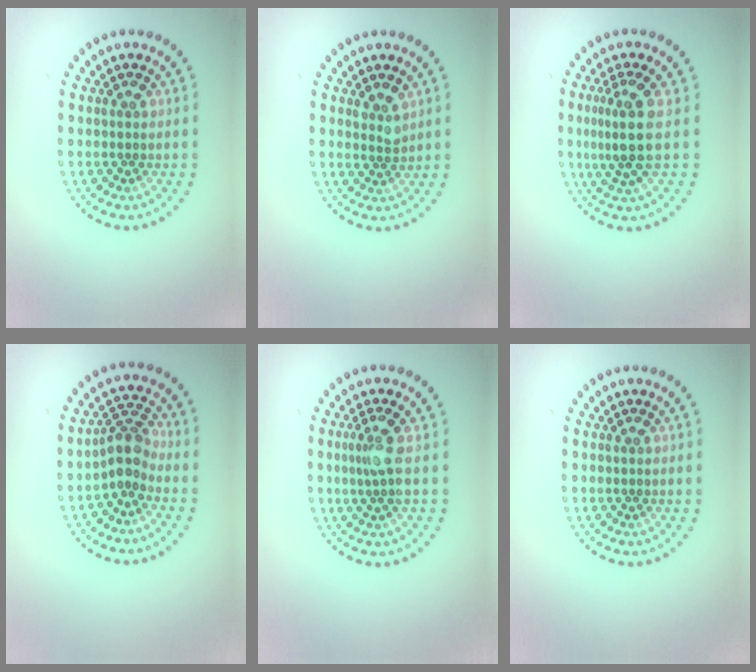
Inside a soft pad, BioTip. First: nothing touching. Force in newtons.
{"total": 1.6, "press": 1.3, "slide": 0.9}
{"total": 3.7, "press": 3.1, "slide": 2.1}
{"total": 2.8, "press": 2.1, "slide": 1.8}
{"total": 2.0, "press": 1.5, "slide": 1.3}
{"total": 0.0}